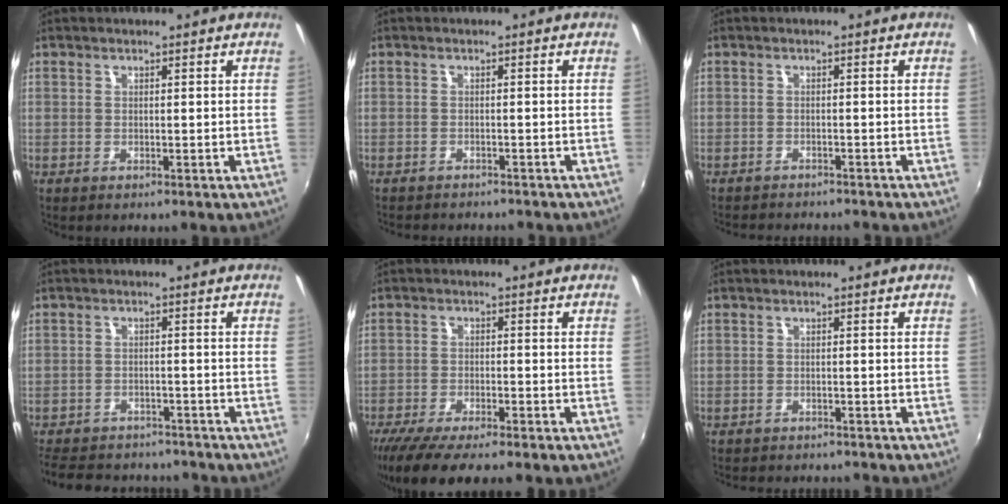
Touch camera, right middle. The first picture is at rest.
{"total": 4.6, "force": [-4.3, 1.1, 1.4], "torque": [-0.038, -0.013, -0.063]}
{"total": 5.8, "force": [-5.4, 1.2, 1.7], "torque": [-0.046, -0.013, -0.079]}
{"total": 15.1, "force": [-12.8, 6.0, 5.2], "torque": [-0.127, 0.010, -0.178]}
{"total": 10.6, "force": [-8.7, 1.4, 5.8], "torque": [-0.133, -0.037, -0.146]}
{"total": 5.8, "force": [-5.4, 1.4, 1.8], "torque": [-0.048, -0.014, -0.077]}